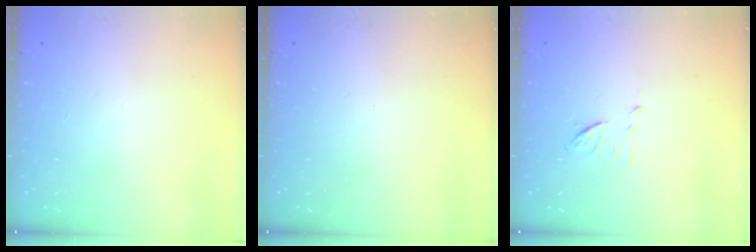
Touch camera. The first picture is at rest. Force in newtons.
{"total": 0.0}
{"total": 6.6, "press": 6.5, "slide": 0.9}